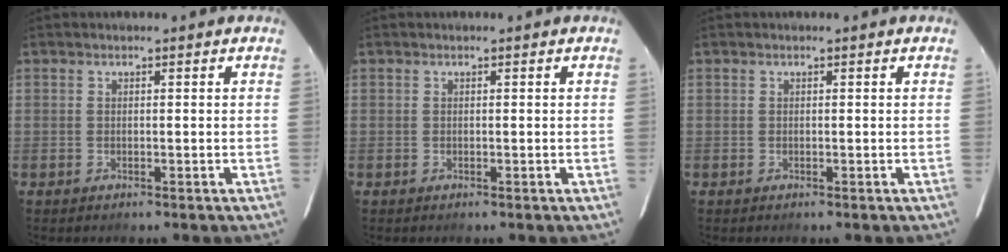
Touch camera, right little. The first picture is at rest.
{"total": 0.0}
{"total": 0.0}